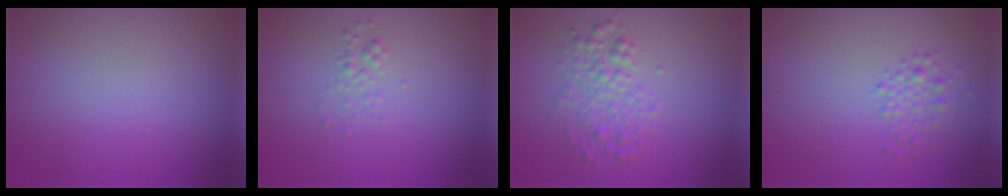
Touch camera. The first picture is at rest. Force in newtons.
{"total": 1.0, "press": 1.0, "slide": 0.1}
{"total": 2.8, "press": 2.8, "slide": 0.0}
{"total": 1.9, "press": 1.9, "slide": 0.0}